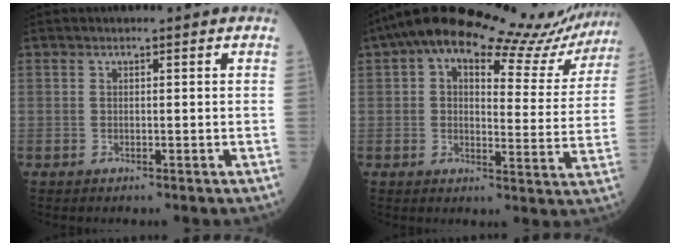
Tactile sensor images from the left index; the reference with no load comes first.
{"total": 17.7, "force": [15.2, 4.6, 7.9], "torque": [-0.109, 0.016, 0.183]}